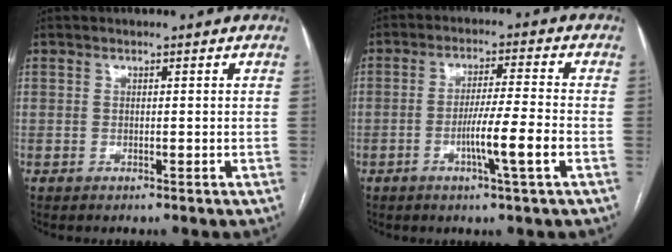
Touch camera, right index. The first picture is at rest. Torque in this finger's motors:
{"motor_torque": [1.44, 0.07, 0.64, 0.11]}